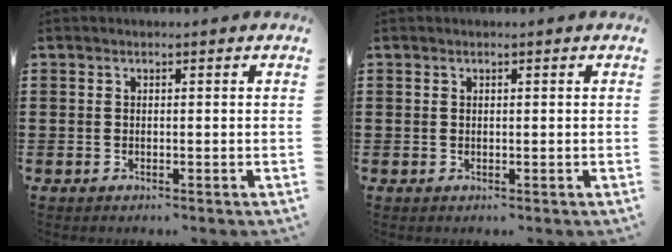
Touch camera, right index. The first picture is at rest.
{"total": 0.0}